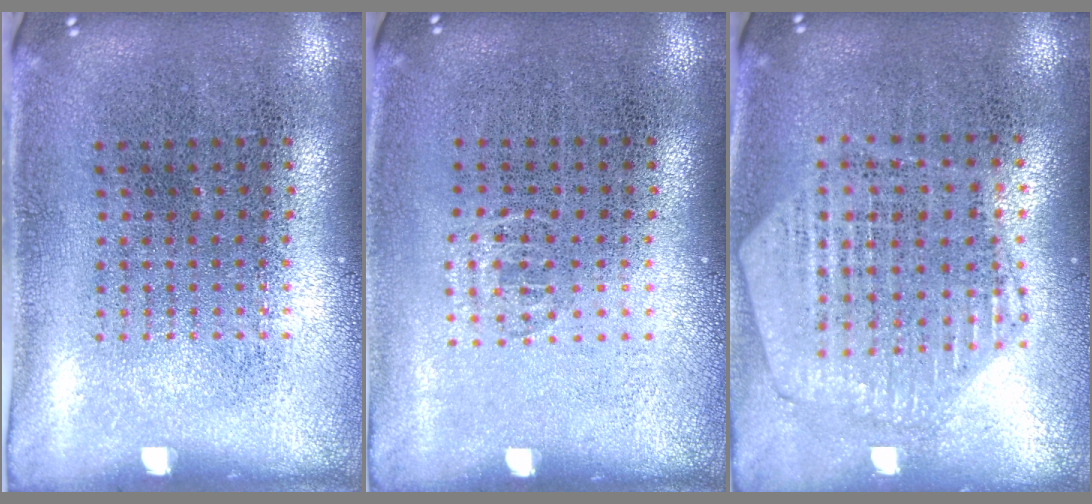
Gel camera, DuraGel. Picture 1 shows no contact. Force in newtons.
{"total": 0.5, "press": 0.4, "slide": 0.3}
{"total": 1.2, "press": 1.2, "slide": 0.1}